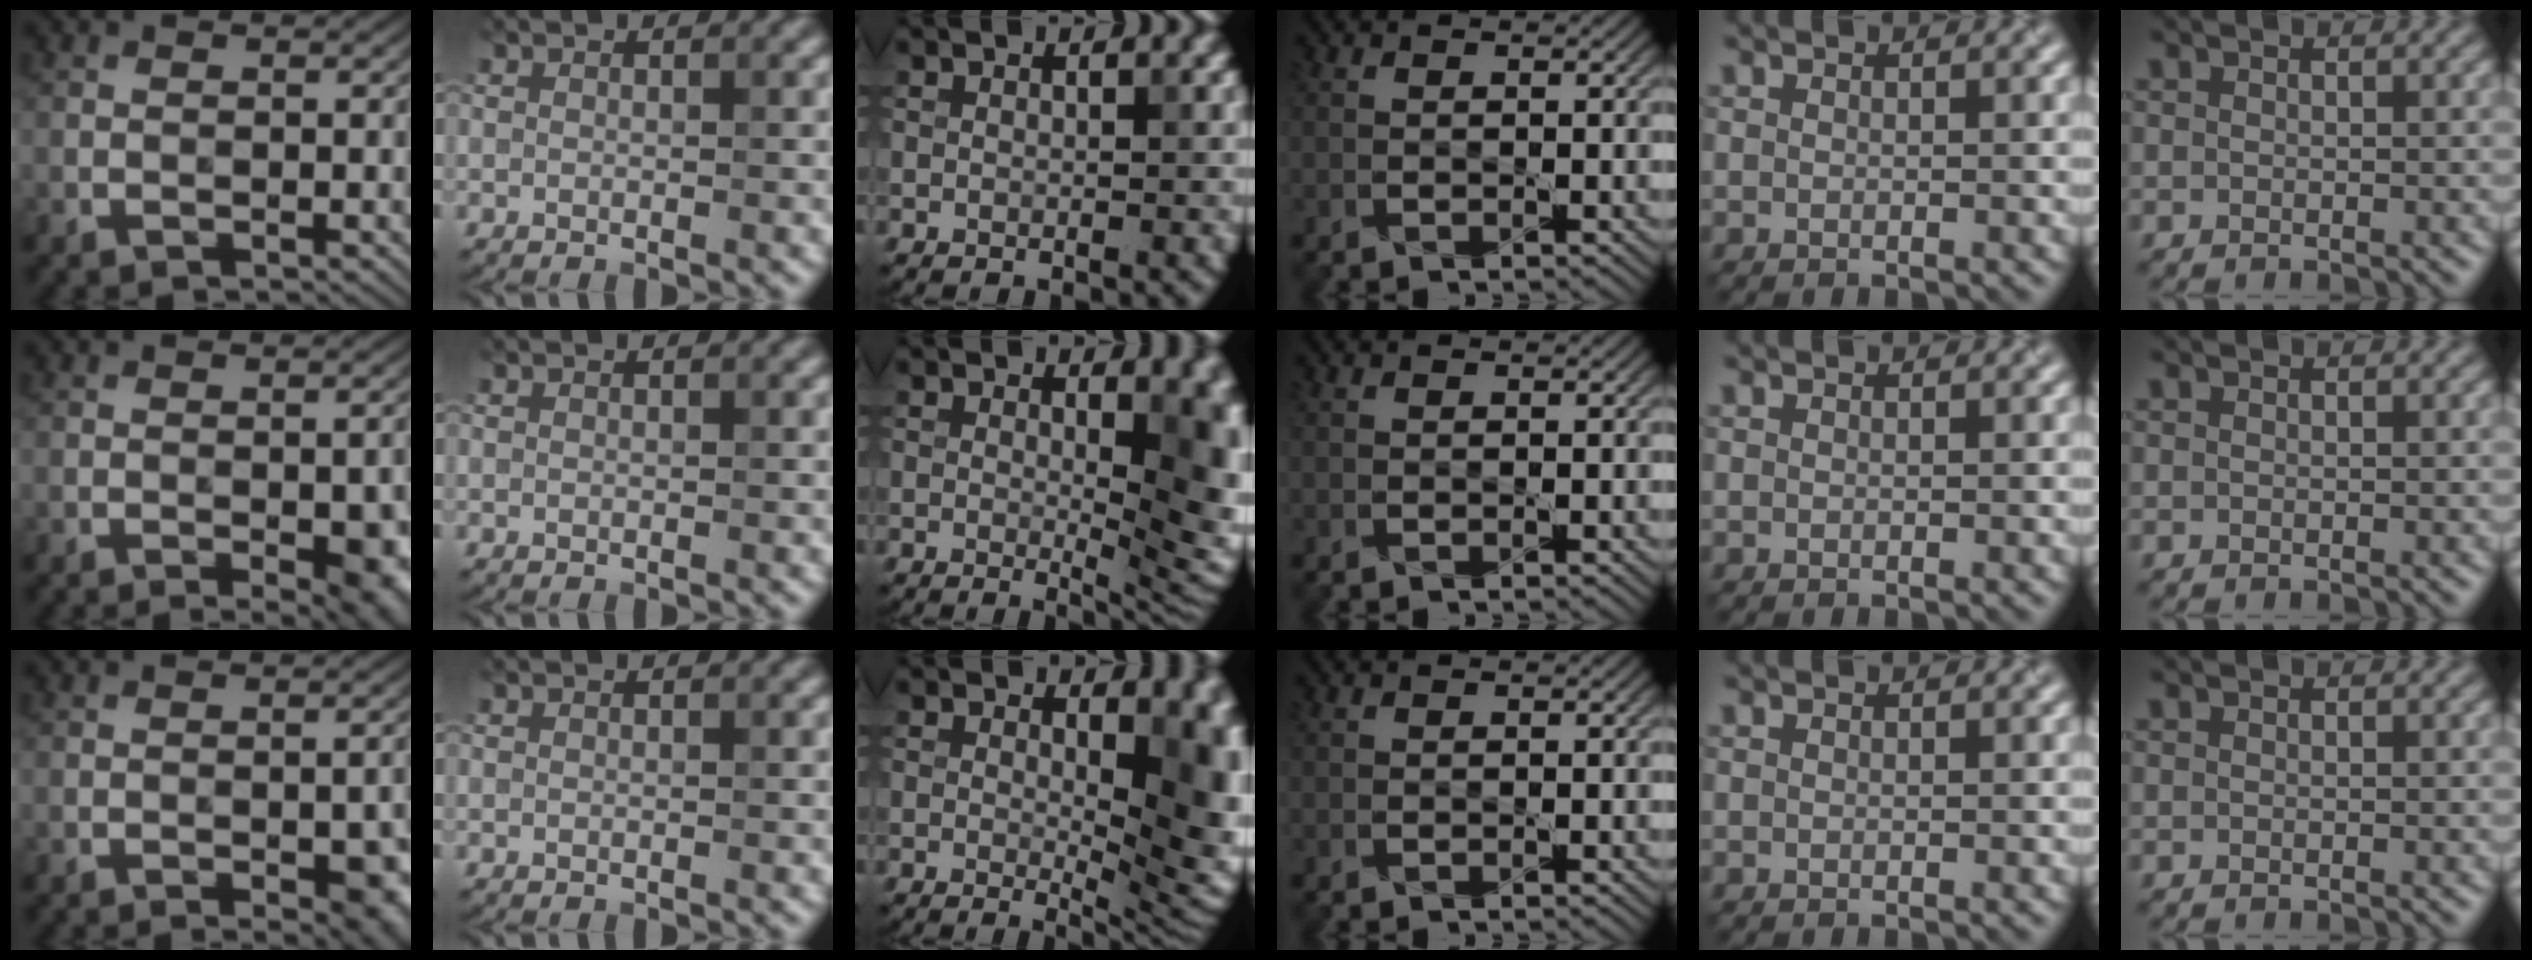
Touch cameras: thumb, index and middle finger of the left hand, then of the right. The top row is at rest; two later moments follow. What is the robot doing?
{"motion": "pour", "object": "plastic test tube"}